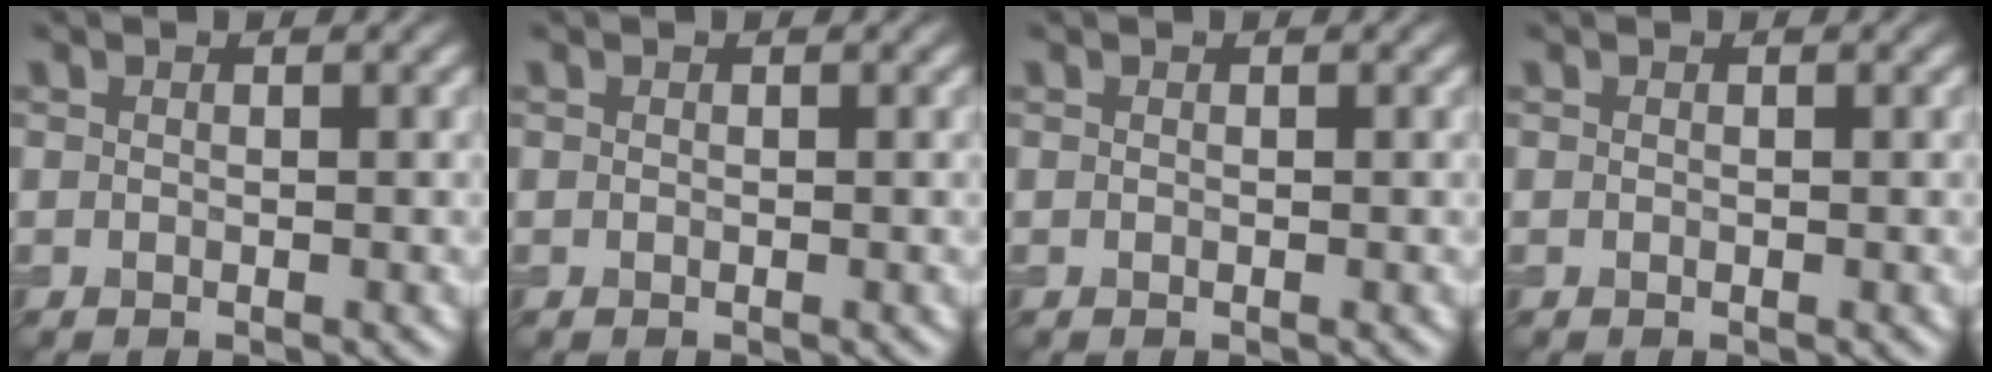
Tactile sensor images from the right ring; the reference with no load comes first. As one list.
[{"total": 0.0}, {"total": 0.0}, {"total": 0.0}]